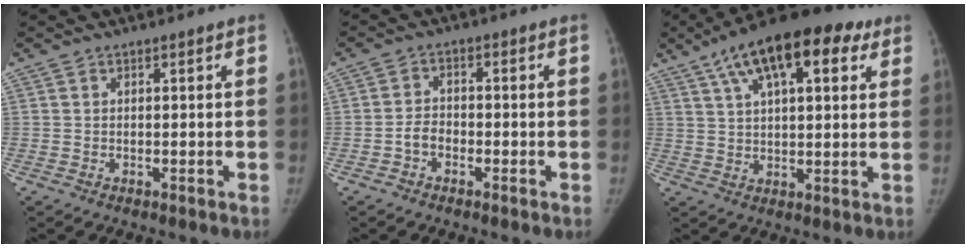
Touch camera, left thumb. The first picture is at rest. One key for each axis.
{"total": 3.2, "fx": -1.6, "fy": 2.3, "fz": 1.5, "tx": -0.016, "ty": 0.016, "tz": -0.033}
{"total": 18.1, "fx": 9.1, "fy": 7.6, "fz": 13.7, "tx": -0.197, "ty": 0.004, "tz": 0.144}